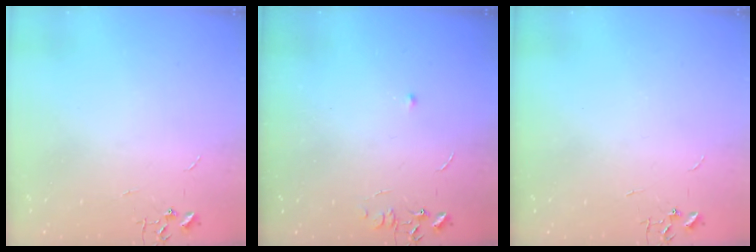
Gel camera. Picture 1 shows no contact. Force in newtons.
{"total": 5.5, "press": 5.4, "slide": 0.8}
{"total": 0.0}